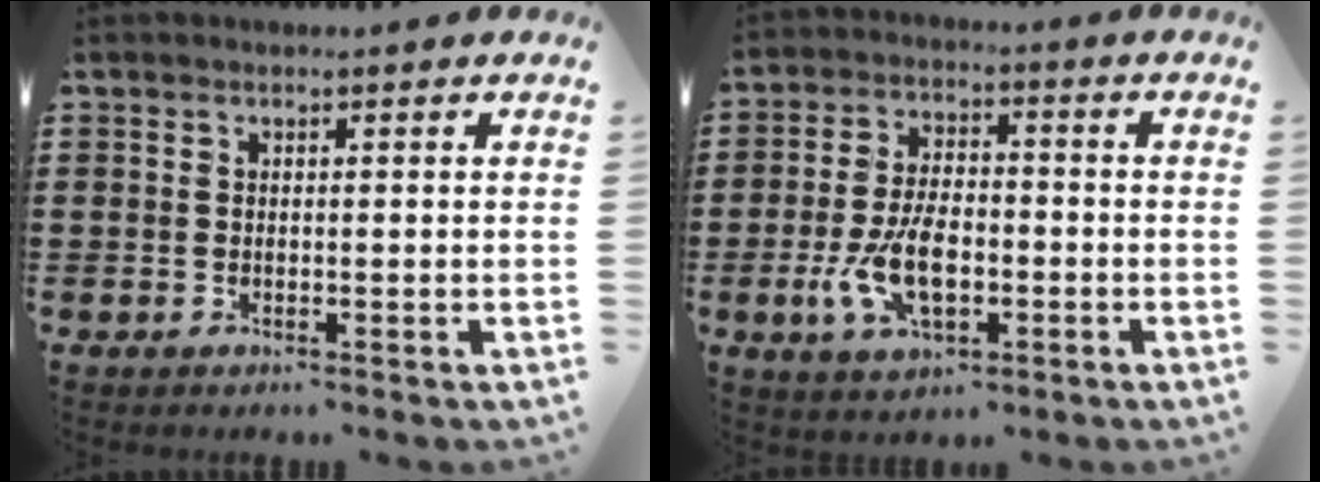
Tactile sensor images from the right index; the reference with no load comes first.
{"total": 8.7, "force": [-2.2, 4.4, 7.1], "torque": [-0.158, -0.001, -0.045]}